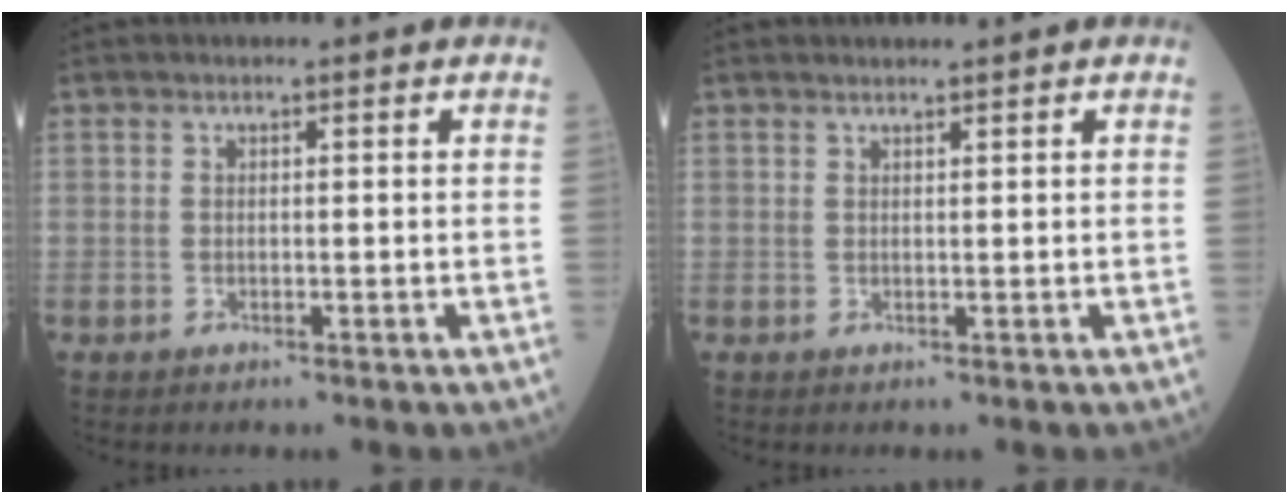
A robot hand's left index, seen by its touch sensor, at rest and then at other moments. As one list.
[{"total": 2.0, "force": [1.9, 0.0, 0.7], "torque": [-0.008, 0.013, 0.029]}]